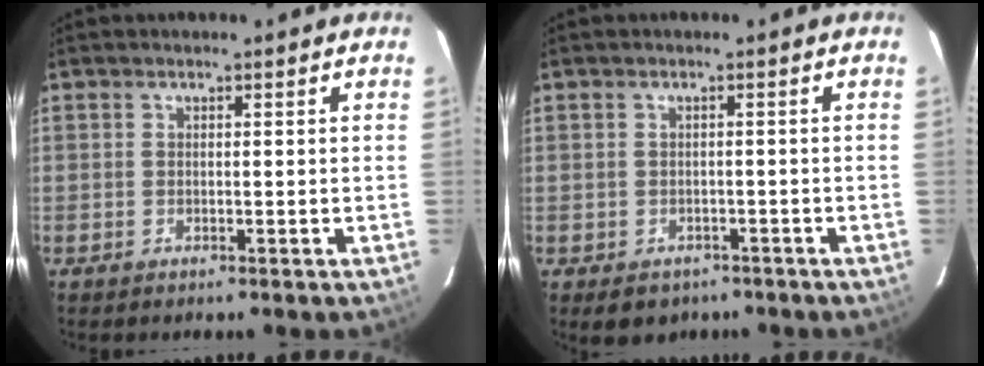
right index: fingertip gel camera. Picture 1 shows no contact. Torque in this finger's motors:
{"motor_torque": [-0.36, -0.16, -0.35, -0.16]}